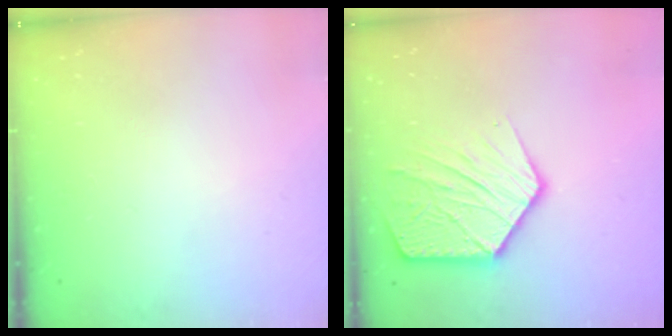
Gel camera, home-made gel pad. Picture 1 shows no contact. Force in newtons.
{"total": 16.2, "press": 16.1, "slide": 1.4}